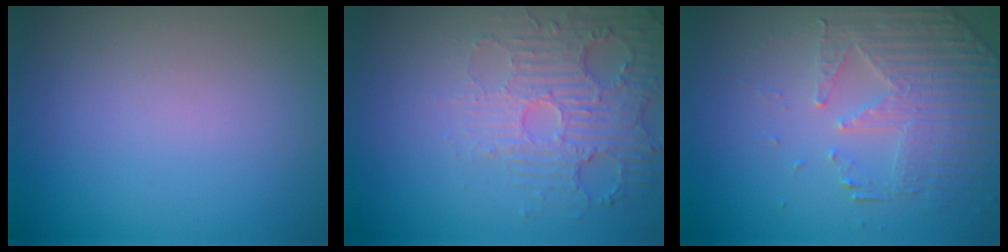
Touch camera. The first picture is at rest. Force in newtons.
{"total": 5.5, "press": 3.7, "slide": 4.1}
{"total": 4.8, "press": 3.6, "slide": 3.2}